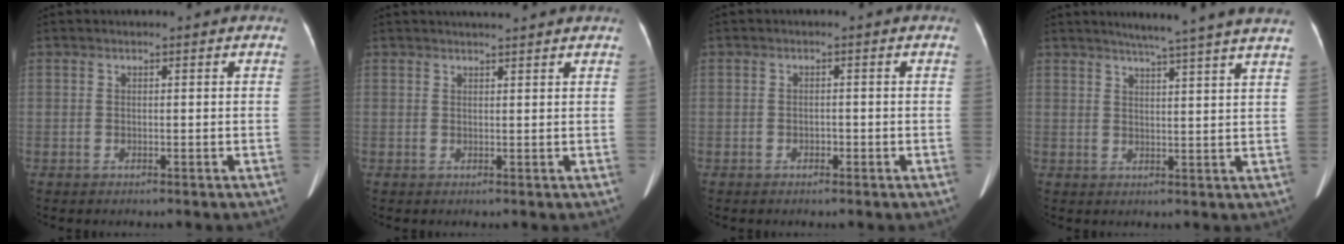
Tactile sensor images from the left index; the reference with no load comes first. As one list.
[{"total": 4.0, "force": [3.7, 0.0, 1.6], "torque": [-0.022, 0.018, 0.043]}, {"total": 0.9, "force": [-0.6, 0.5, 0.4], "torque": [-0.006, 0.001, -0.012]}, {"total": 13.4, "force": [11.5, -1.3, 6.8], "torque": [-0.095, -0.008, 0.130]}]